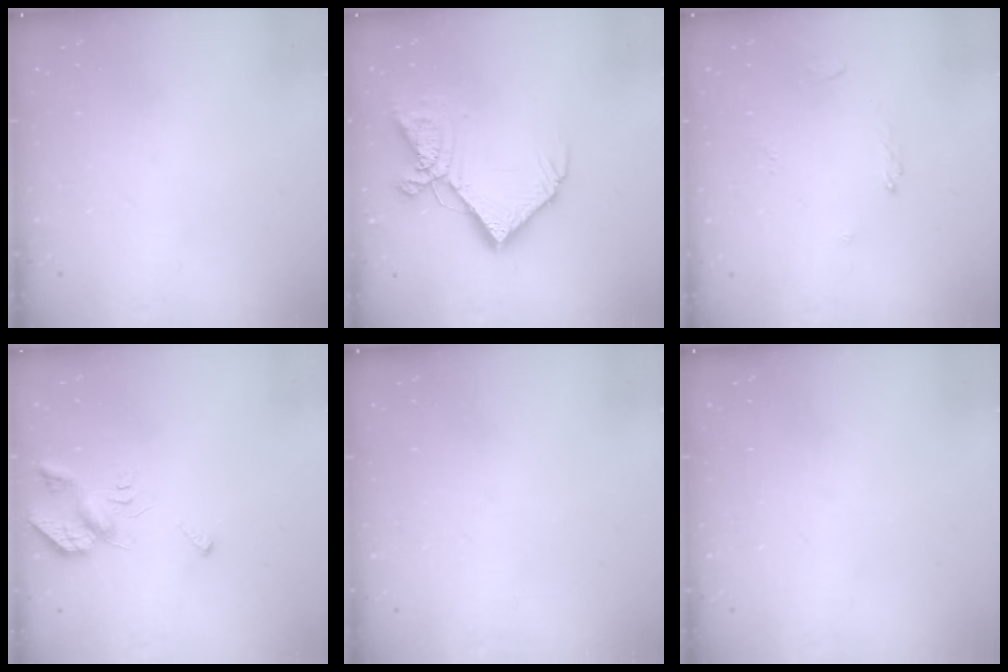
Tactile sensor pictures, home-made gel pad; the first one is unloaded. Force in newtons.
{"total": 15.5, "press": 15.4, "slide": 1.7}
{"total": 1.4, "press": 1.3, "slide": 0.4}
{"total": 5.5, "press": 5.4, "slide": 1.0}
{"total": 0.0}
{"total": 0.0}